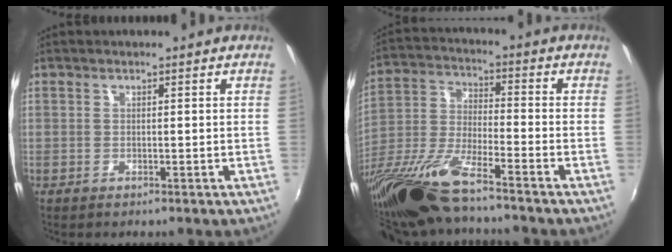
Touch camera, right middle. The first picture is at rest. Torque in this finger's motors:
{"motor_torque": [1.02, -1.12, 0.35, 0.21]}